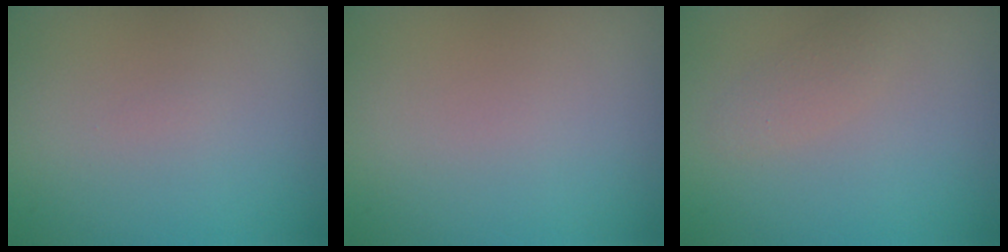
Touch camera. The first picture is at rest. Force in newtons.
{"total": 0.0}
{"total": 1.3, "press": 1.3, "slide": 0.0}